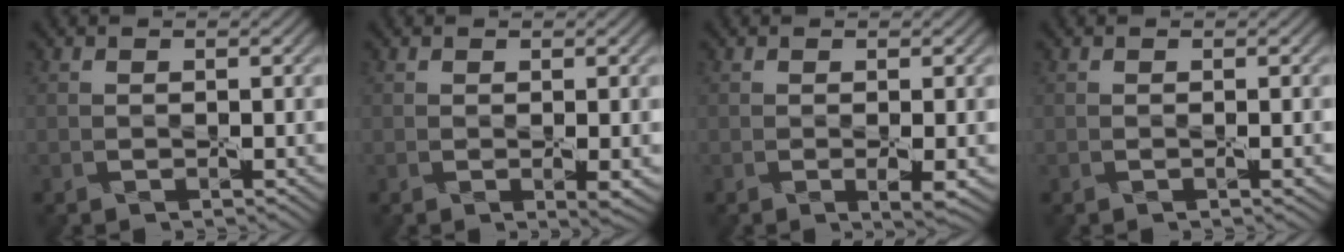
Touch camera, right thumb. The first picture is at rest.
{"total": 1.4, "force": [0.1, 0.2, 1.4], "torque": [-0.026, -0.004, 0.001]}
{"total": 1.7, "force": [-0.2, 0.2, 1.7], "torque": [-0.036, -0.005, -0.003]}
{"total": 0.8, "force": [-0.1, 0.0, 0.8], "torque": [-0.014, -0.001, -0.001]}